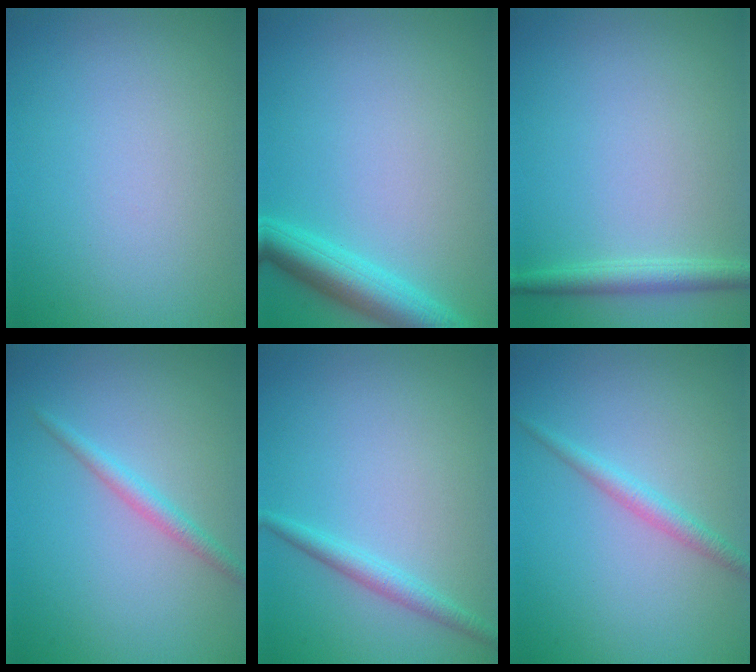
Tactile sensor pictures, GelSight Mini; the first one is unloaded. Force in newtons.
{"total": 4.1, "press": 4.1, "slide": 0.2}
{"total": 2.0, "press": 2.0, "slide": 0.1}
{"total": 1.7, "press": 1.7, "slide": 0.1}
{"total": 1.8, "press": 1.8, "slide": 0.0}
{"total": 1.8, "press": 1.8, "slide": 0.0}